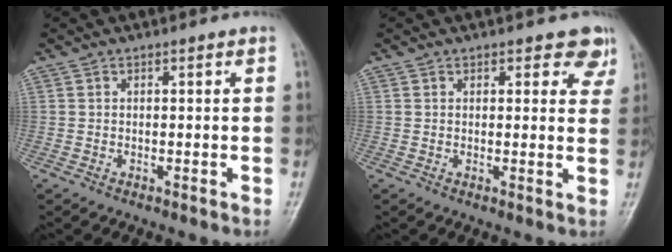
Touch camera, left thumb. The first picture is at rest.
{"total": 4.6, "force": [3.1, 2.5, 2.2], "torque": [0.012, -0.014, 0.027]}